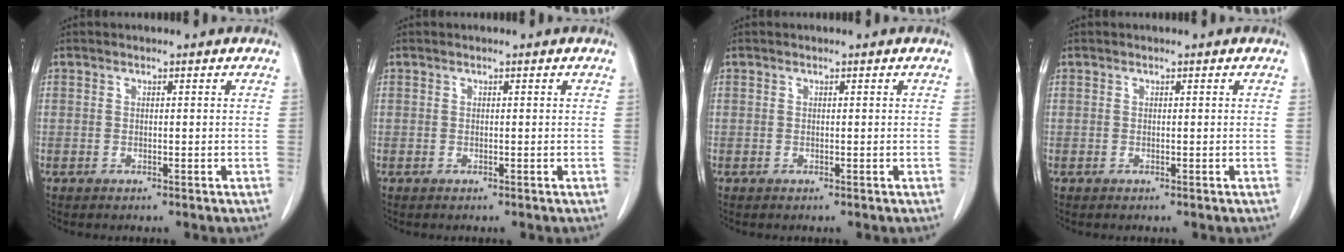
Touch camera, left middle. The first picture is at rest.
{"total": 0.0}
{"total": 0.0}
{"total": 0.0}